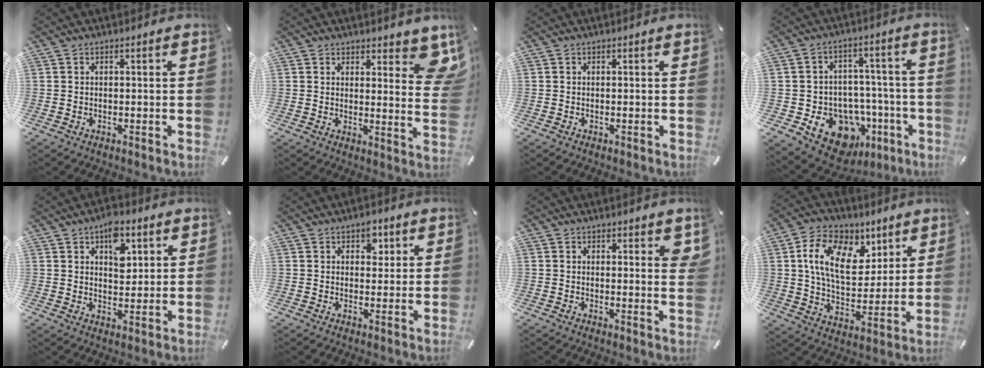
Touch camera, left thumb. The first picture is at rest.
{"total": 7.5, "force": [5.1, 3.3, 4.4], "torque": [-0.032, -0.037, 0.086]}
{"total": 0.0}
{"total": 15.4, "force": [-7.4, 11.5, 7.2], "torque": [-0.088, 0.047, -0.109]}
{"total": 8.6, "force": [4.1, 5.4, 5.3], "torque": [-0.059, -0.012, 0.067]}
{"total": 4.4, "force": [2.1, 3.0, 2.3], "torque": [-0.010, -0.009, 0.029]}
{"total": 3.0, "force": [1.9, 1.4, 1.8], "torque": [-0.007, -0.011, 0.029]}
{"total": 16.0, "force": [6.6, 10.5, 10.0], "torque": [-0.167, -0.013, 0.123]}